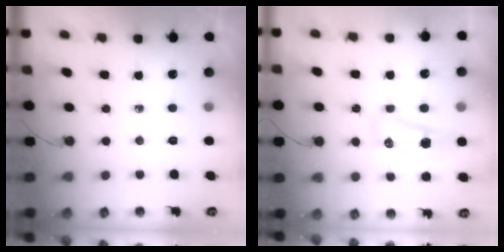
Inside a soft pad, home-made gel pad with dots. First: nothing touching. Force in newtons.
{"total": 9.0, "press": 8.9, "slide": 1.8}